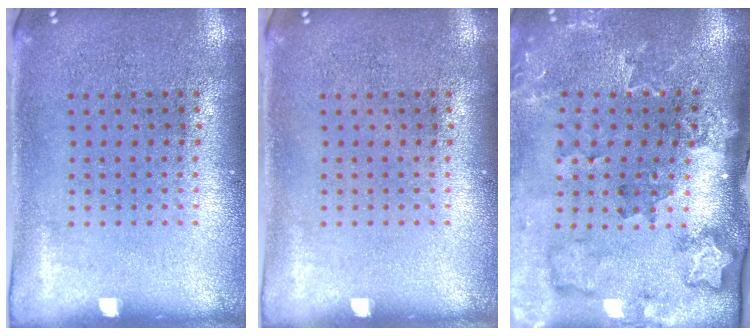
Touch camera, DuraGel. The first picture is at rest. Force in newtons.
{"total": 0.0}
{"total": 2.1, "press": 2.0, "slide": 0.7}